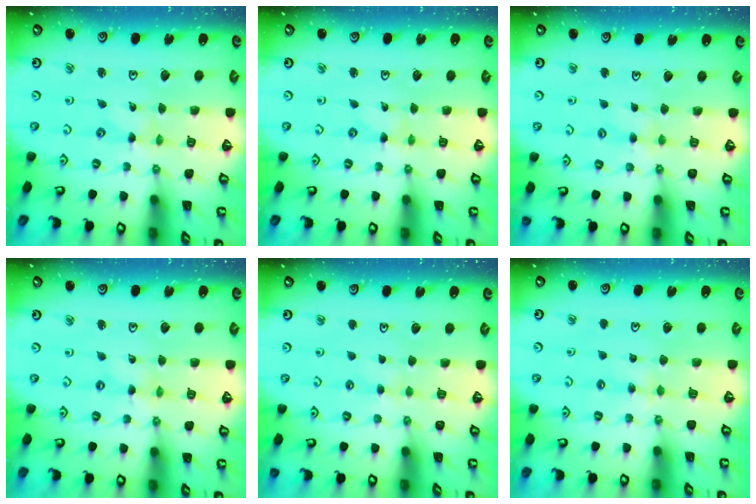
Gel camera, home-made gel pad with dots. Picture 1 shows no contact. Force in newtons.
{"total": 0.0}
{"total": 3.9, "press": 3.9, "slide": 0.6}
{"total": 0.0}
{"total": 2.2, "press": 2.2, "slide": 0.5}
{"total": 3.4, "press": 3.3, "slide": 0.5}